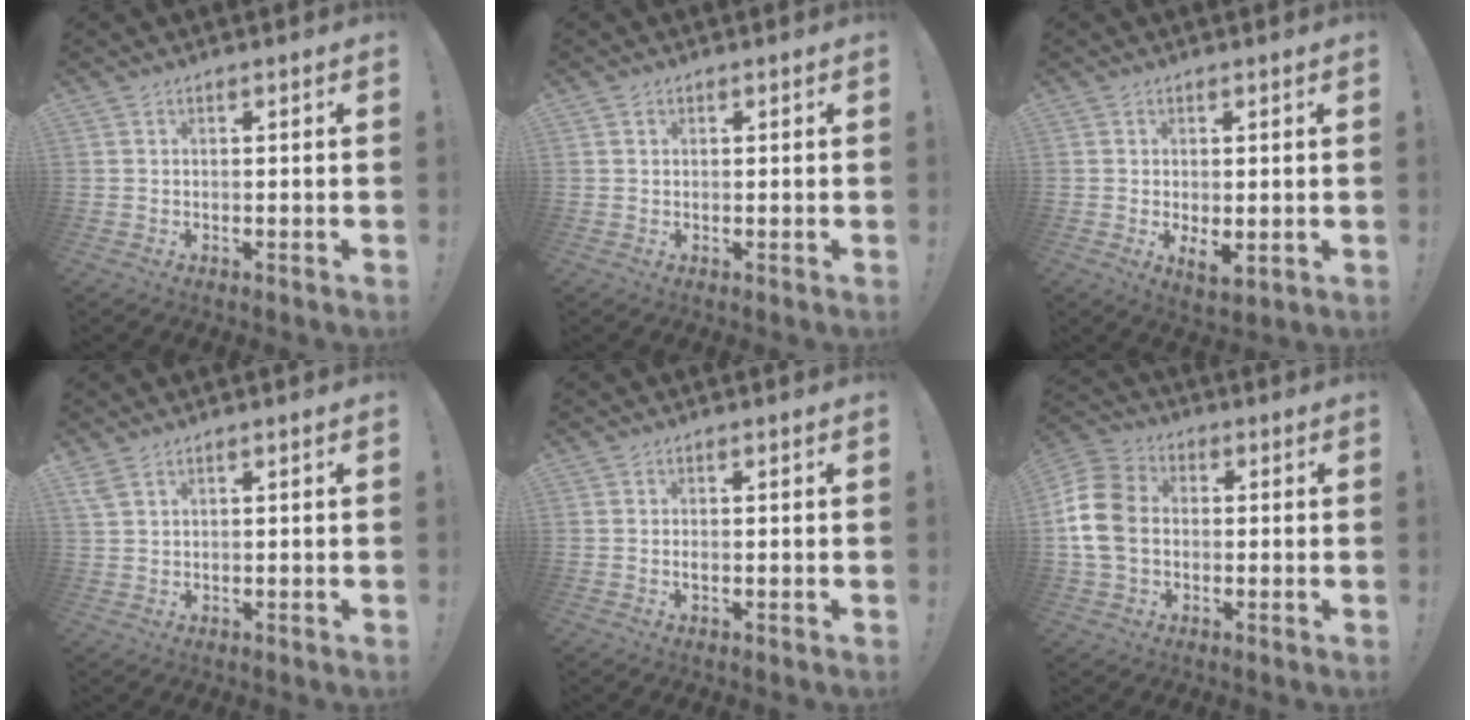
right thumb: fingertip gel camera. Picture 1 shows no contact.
{"total": 0.8, "force": [0.4, 0.7, 0.1], "torque": [0.003, 0.000, 0.007]}
{"total": 4.1, "force": [0.2, 2.2, 3.4], "torque": [-0.040, -0.009, 0.005]}
{"total": 2.6, "force": [1.6, 1.0, 1.8], "torque": [-0.042, -0.003, 0.033]}
{"total": 0.6, "force": [-0.3, 0.2, 0.5], "torque": [-0.004, -0.003, -0.007]}
{"total": 13.6, "force": [-0.2, 10.6, 8.5], "torque": [-0.168, 0.019, -0.001]}